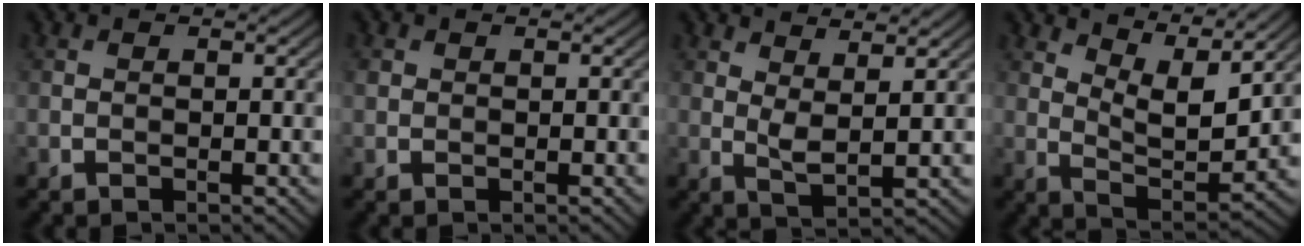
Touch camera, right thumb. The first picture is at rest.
{"total": 0.8, "force": [0.3, 0.7, 0.3], "torque": [-0.007, 0.000, 0.007]}
{"total": 3.8, "force": [2.5, 0.9, 2.7], "torque": [-0.062, -0.005, 0.052]}
{"total": 9.1, "force": [6.5, 2.6, 5.9], "torque": [-0.111, -0.017, 0.111]}